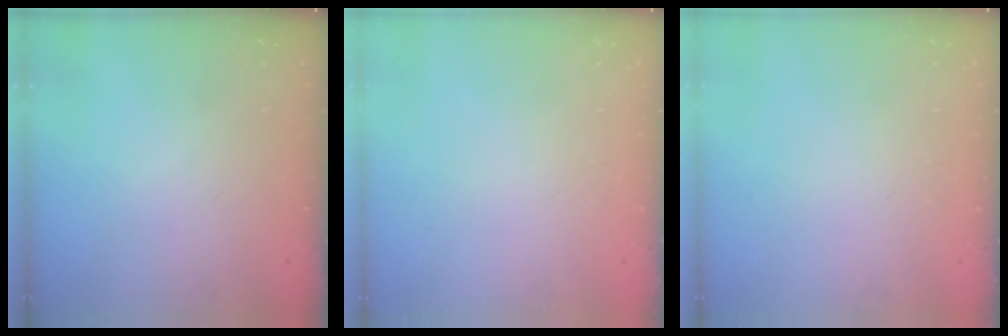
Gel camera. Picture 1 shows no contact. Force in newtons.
{"total": 0.0}
{"total": 0.0}